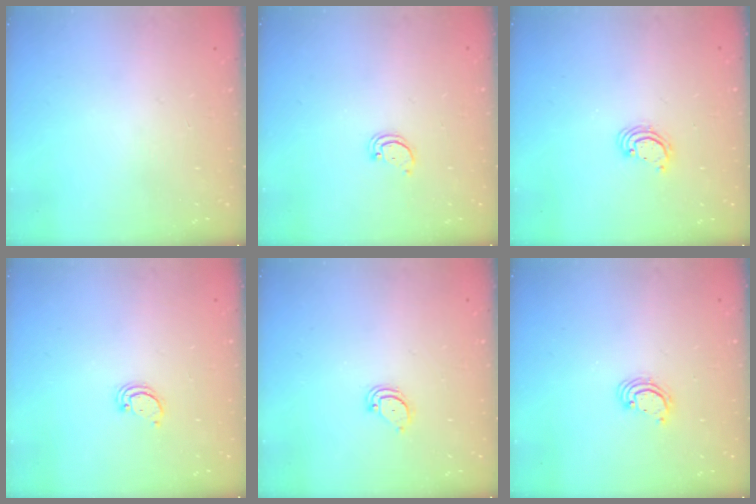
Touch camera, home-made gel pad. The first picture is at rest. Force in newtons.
{"total": 1.5, "press": 1.5, "slide": 0.1}
{"total": 2.4, "press": 2.4, "slide": 0.1}
{"total": 2.2, "press": 2.2, "slide": 0.2}
{"total": 2.4, "press": 2.4, "slide": 0.2}
{"total": 2.4, "press": 2.4, "slide": 0.1}